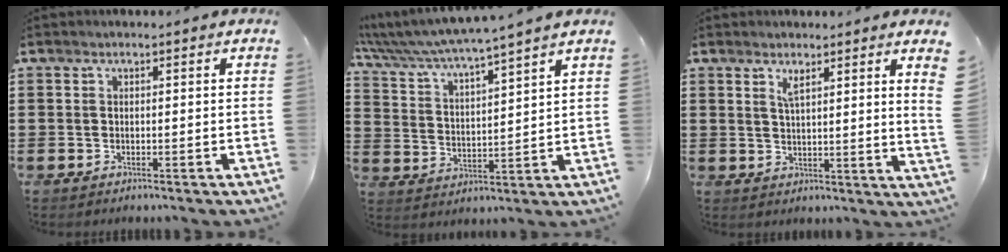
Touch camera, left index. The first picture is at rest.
{"total": 4.6, "force": [4.2, -1.0, 1.5], "torque": [-0.051, -0.034, 0.066]}
{"total": 3.4, "force": [2.4, -0.7, 2.4], "torque": [-0.049, -0.011, 0.038]}